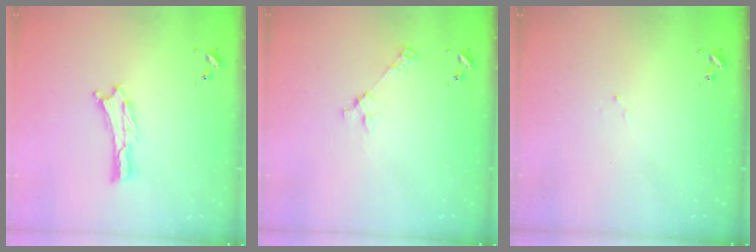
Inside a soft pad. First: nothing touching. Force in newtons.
{"total": 2.9, "press": 2.9, "slide": 0.2}
{"total": 1.1, "press": 1.0, "slide": 0.2}